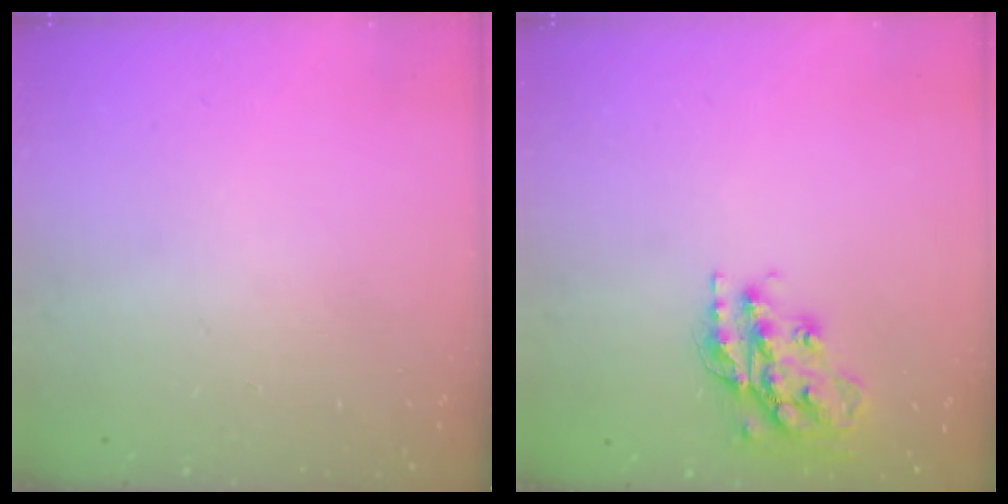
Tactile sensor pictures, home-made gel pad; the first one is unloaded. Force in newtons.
{"total": 17.1, "press": 17.1, "slide": 1.4}